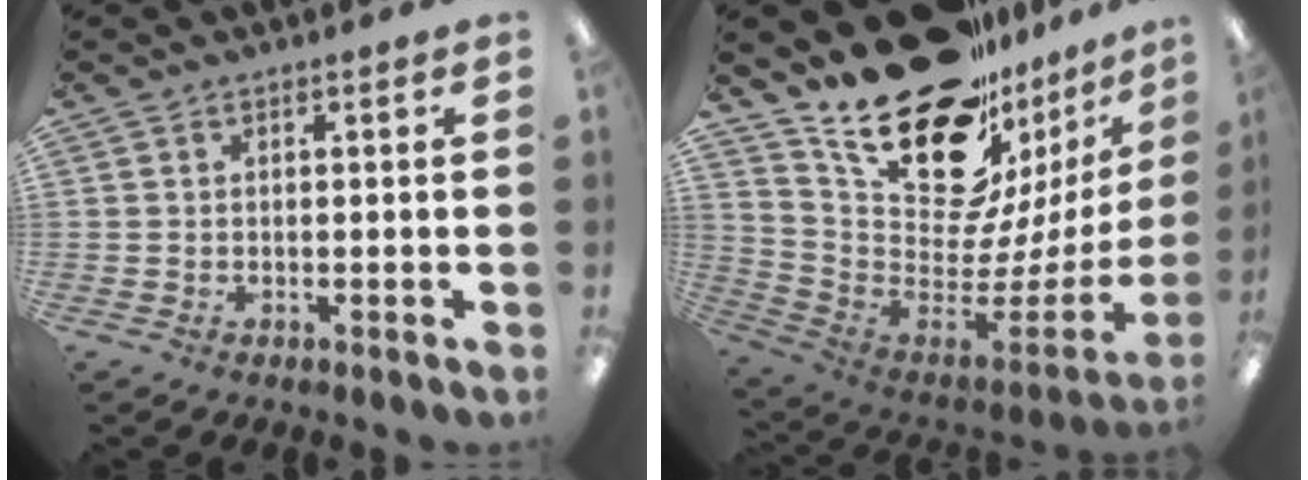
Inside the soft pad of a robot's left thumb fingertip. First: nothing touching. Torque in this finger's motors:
{"motor_torque": [1.17, 1.33, 0.85, -1.93, 0.17]}